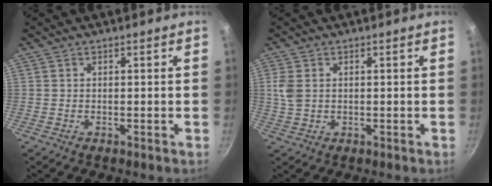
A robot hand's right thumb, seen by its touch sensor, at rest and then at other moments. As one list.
[{"total": 3.9, "force": [0.8, 2.8, 2.6], "torque": [-0.055, 0.001, 0.018]}]